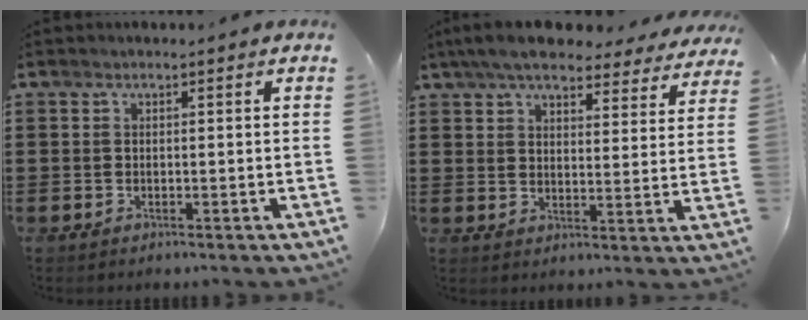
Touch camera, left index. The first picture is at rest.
{"total": 6.8, "force": [6.2, 1.1, 2.7], "torque": [-0.076, -0.019, 0.111]}